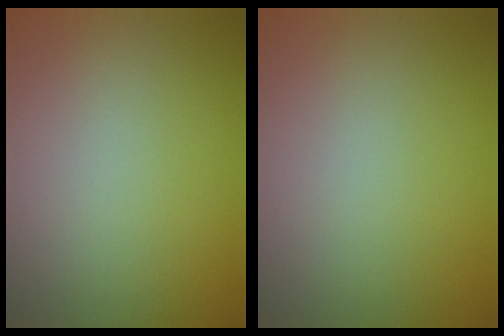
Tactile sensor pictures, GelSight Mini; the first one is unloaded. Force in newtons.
{"total": 0.0}